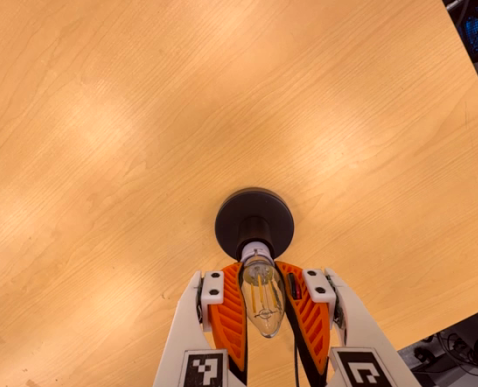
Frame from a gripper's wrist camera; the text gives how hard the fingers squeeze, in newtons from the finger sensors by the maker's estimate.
{"total": 26.2, "left": 30.0, "right": 22.4}